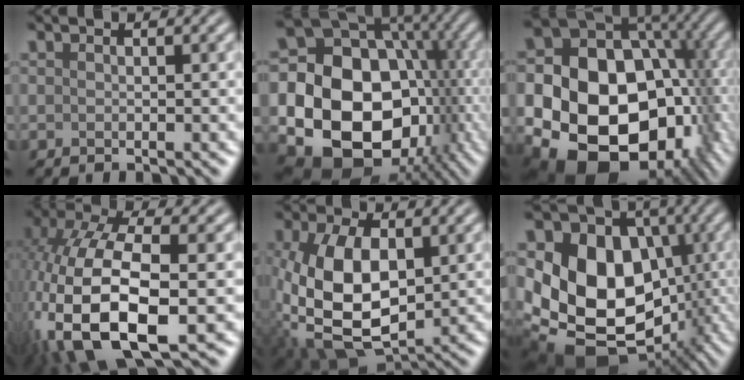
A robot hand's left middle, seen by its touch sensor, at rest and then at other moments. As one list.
[{"total": 21.6, "force": [-3.0, 18.1, 11.4], "torque": [-0.195, -0.014, -0.065]}, {"total": 23.6, "force": [-4.2, 18.7, 13.7], "torque": [-0.237, -0.006, -0.091]}, {"total": 13.4, "force": [-3.6, 6.3, 11.2], "torque": [-0.255, -0.012, -0.062]}, {"total": 10.6, "force": [-0.3, 6.0, 8.7], "torque": [-0.197, -0.006, -0.005]}, {"total": 16.5, "force": [-1.2, 13.1, 9.9], "torque": [-0.158, -0.007, -0.026]}]